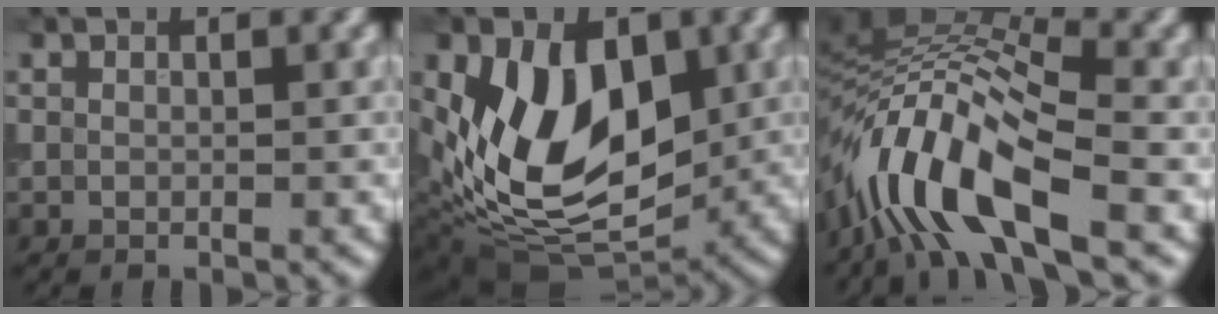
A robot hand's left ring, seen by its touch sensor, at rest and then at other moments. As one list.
[{"total": 10.5, "force": [0.9, 6.9, 7.9], "torque": [-0.144, -0.018, 0.020]}, {"total": 11.3, "force": [-4.4, 4.2, 9.5], "torque": [-0.182, 0.017, -0.093]}]